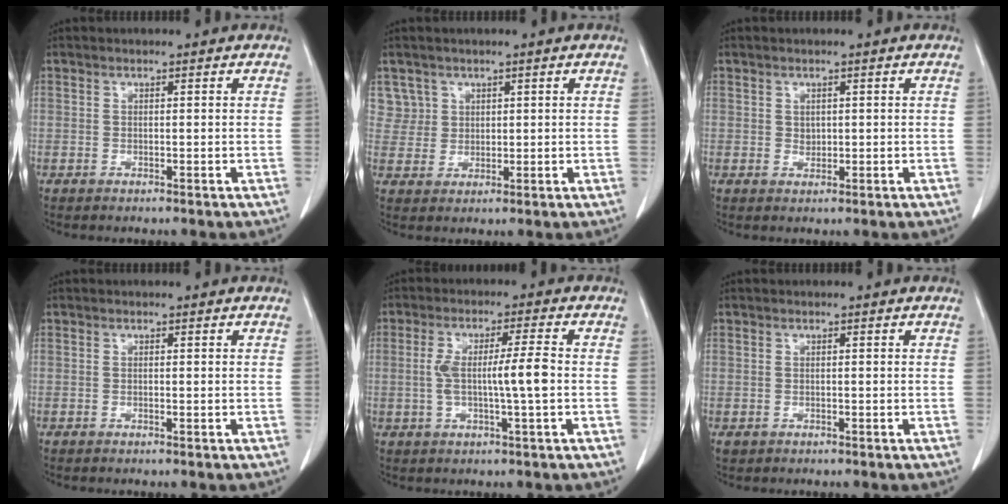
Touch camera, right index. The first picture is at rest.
{"total": 3.9, "force": [2.1, 3.3, -0.5], "torque": [0.025, 0.005, 0.039]}
{"total": 1.2, "force": [0.2, 1.0, 0.6], "torque": [-0.008, -0.001, 0.007]}
{"total": 0.0}
{"total": 6.8, "force": [-0.5, 0.2, 6.8], "torque": [-0.130, 0.008, -0.007]}
{"total": 0.8, "force": [-0.3, 0.8, 0.1], "torque": [-0.003, 0.005, -0.002]}